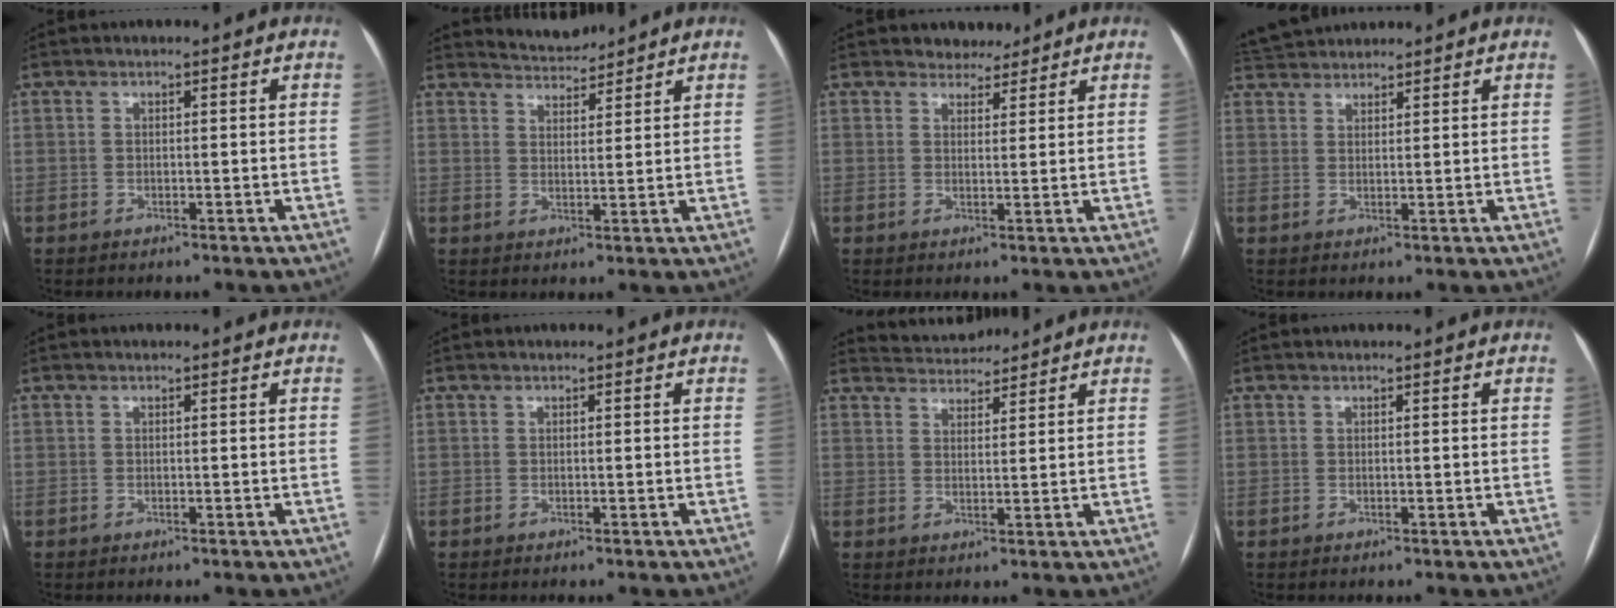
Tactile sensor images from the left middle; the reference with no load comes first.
{"total": 3.9, "force": [3.9, 0.2, -0.4], "torque": [-0.002, 0.006, 0.070]}
{"total": 3.1, "force": [2.8, 1.4, 0.1], "torque": [0.000, 0.002, 0.042]}
{"total": 5.8, "force": [5.6, 1.3, 1.1], "torque": [-0.025, 0.037, 0.101]}
{"total": 0.0}
{"total": 0.0}
{"total": 4.9, "force": [4.9, 0.7, 0.0], "torque": [-0.010, 0.021, 0.080]}
{"total": 0.0}